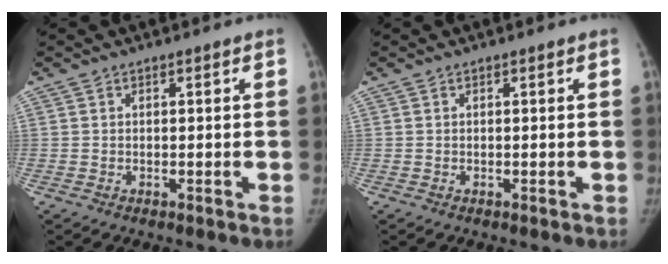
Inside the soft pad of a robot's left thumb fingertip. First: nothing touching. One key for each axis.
{"total": 0.0}